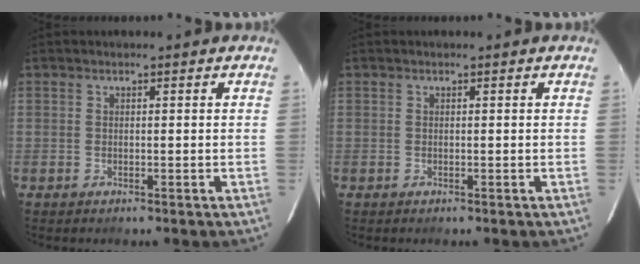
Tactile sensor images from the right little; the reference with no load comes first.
{"total": 0.0}